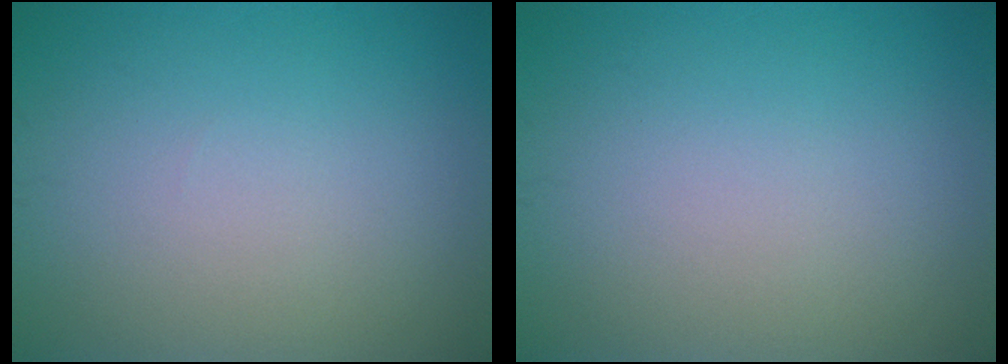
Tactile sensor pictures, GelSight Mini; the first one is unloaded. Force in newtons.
{"total": 0.0}